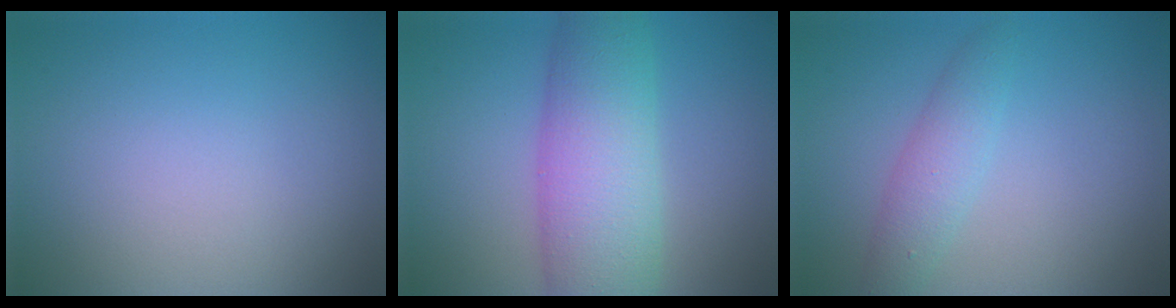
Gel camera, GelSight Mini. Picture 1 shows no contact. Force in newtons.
{"total": 8.5, "press": 8.5, "slide": 0.0}
{"total": 2.7, "press": 2.7, "slide": 0.2}